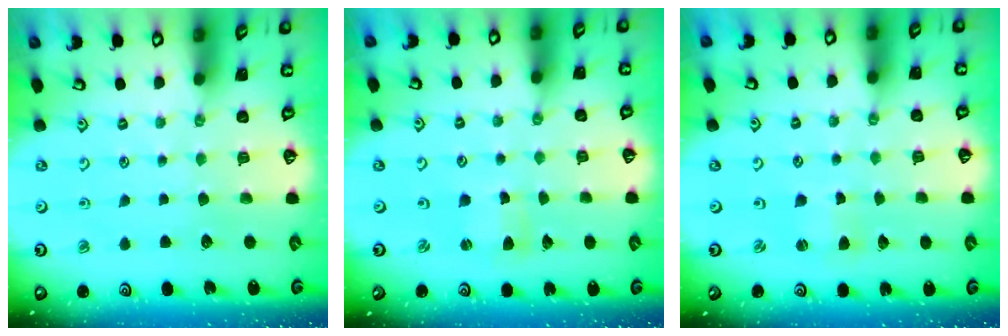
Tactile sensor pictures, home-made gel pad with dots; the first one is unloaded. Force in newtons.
{"total": 1.5, "press": 1.4, "slide": 0.2}
{"total": 1.8, "press": 1.8, "slide": 0.3}